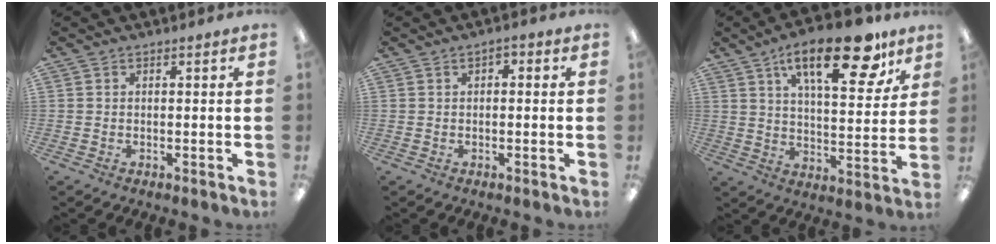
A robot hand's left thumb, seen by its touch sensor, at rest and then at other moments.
{"total": 1.4, "force": [-0.2, 0.9, 1.1], "torque": [-0.019, 0.006, -0.004]}
{"total": 21.5, "force": [12.3, 8.6, 15.4], "torque": [-0.218, -0.060, 0.191]}